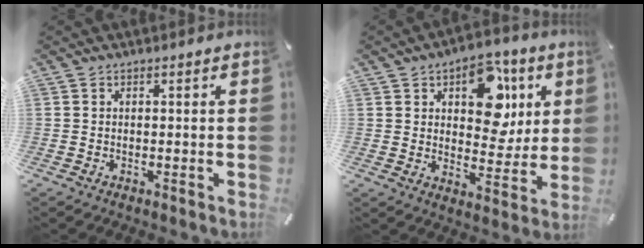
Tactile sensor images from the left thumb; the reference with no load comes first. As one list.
[{"total": 15.1, "force": [5.9, 10.0, 9.6], "torque": [-0.117, -0.020, 0.101]}]